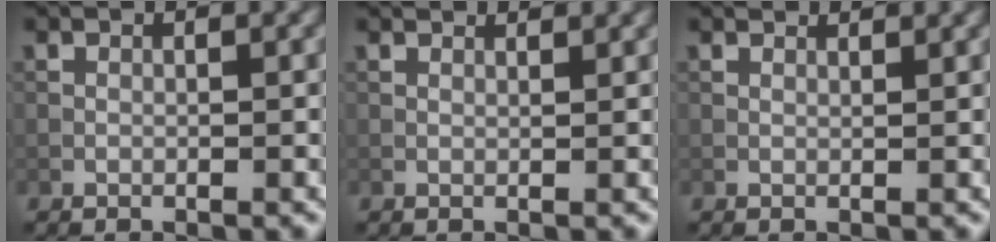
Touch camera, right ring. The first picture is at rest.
{"total": 2.0, "force": [1.8, 0.4, 0.8], "torque": [-0.014, -0.006, 0.014]}
{"total": 1.8, "force": [1.6, 0.2, 0.6], "torque": [-0.017, -0.006, 0.016]}